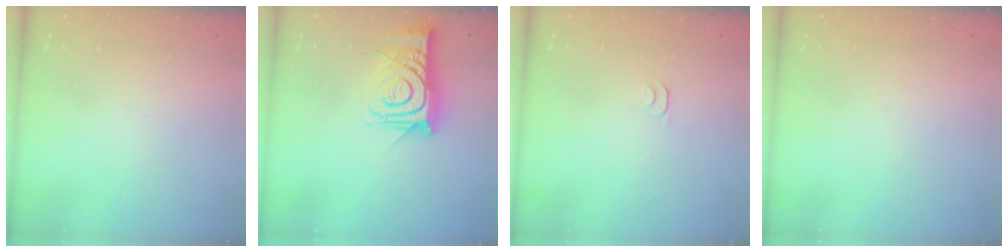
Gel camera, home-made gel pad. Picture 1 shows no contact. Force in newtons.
{"total": 13.9, "press": 13.9, "slide": 1.2}
{"total": 3.6, "press": 3.6, "slide": 0.5}
{"total": 0.0}